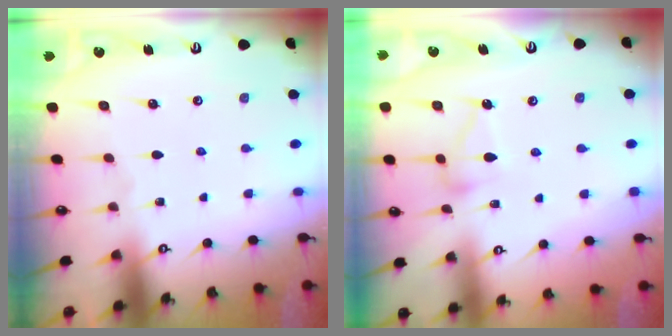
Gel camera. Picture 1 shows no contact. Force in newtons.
{"total": 10.6, "press": 10.6, "slide": 0.6}